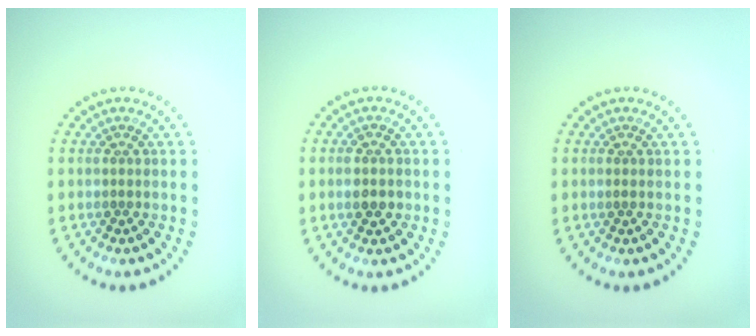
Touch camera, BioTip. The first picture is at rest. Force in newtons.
{"total": 2.0, "press": 2.0, "slide": 0.2}
{"total": 0.5, "press": 0.4, "slide": 0.4}